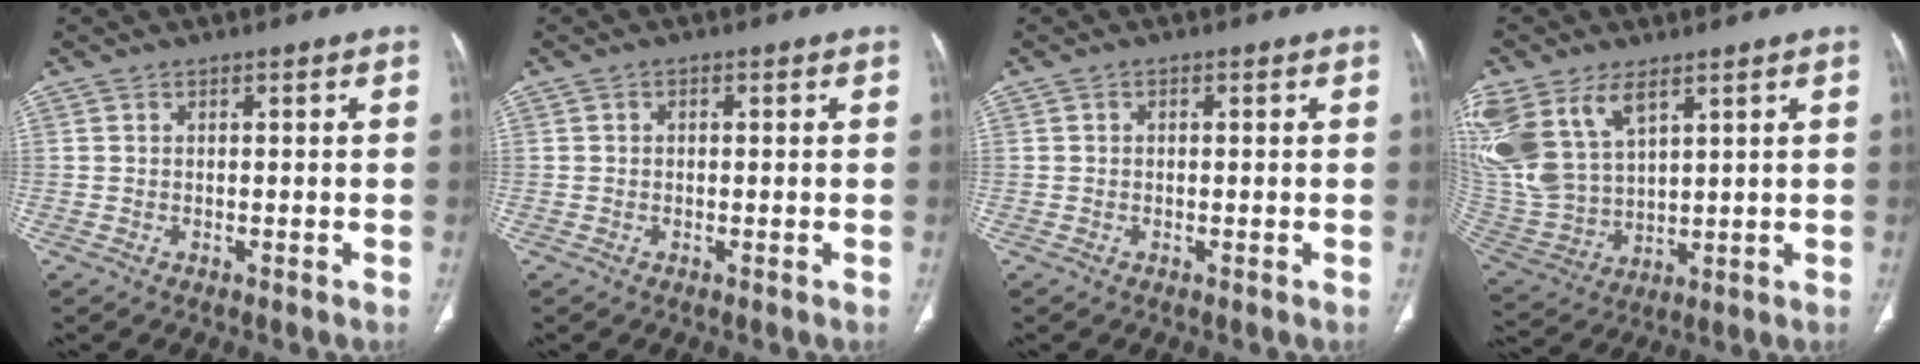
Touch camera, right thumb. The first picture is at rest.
{"total": 0.8, "force": [0.1, 0.6, 0.4], "torque": [-0.003, 0.002, -0.001]}
{"total": 0.5, "force": [0.1, 0.4, 0.3], "torque": [-0.002, 0.002, -0.002]}
{"total": 19.3, "force": [9.1, 11.4, 12.5], "torque": [-0.289, -0.012, 0.195]}